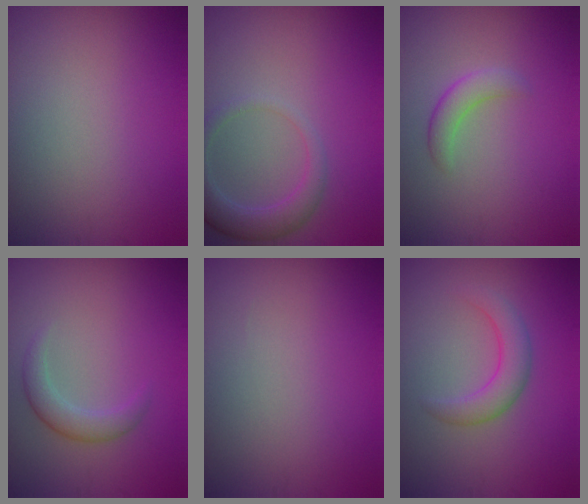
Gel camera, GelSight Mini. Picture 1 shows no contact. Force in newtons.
{"total": 3.3, "press": 3.3, "slide": 0.4}
{"total": 2.0, "press": 1.9, "slide": 0.2}
{"total": 2.2, "press": 2.2, "slide": 0.1}
{"total": 0.0}
{"total": 2.8, "press": 2.8, "slide": 0.3}